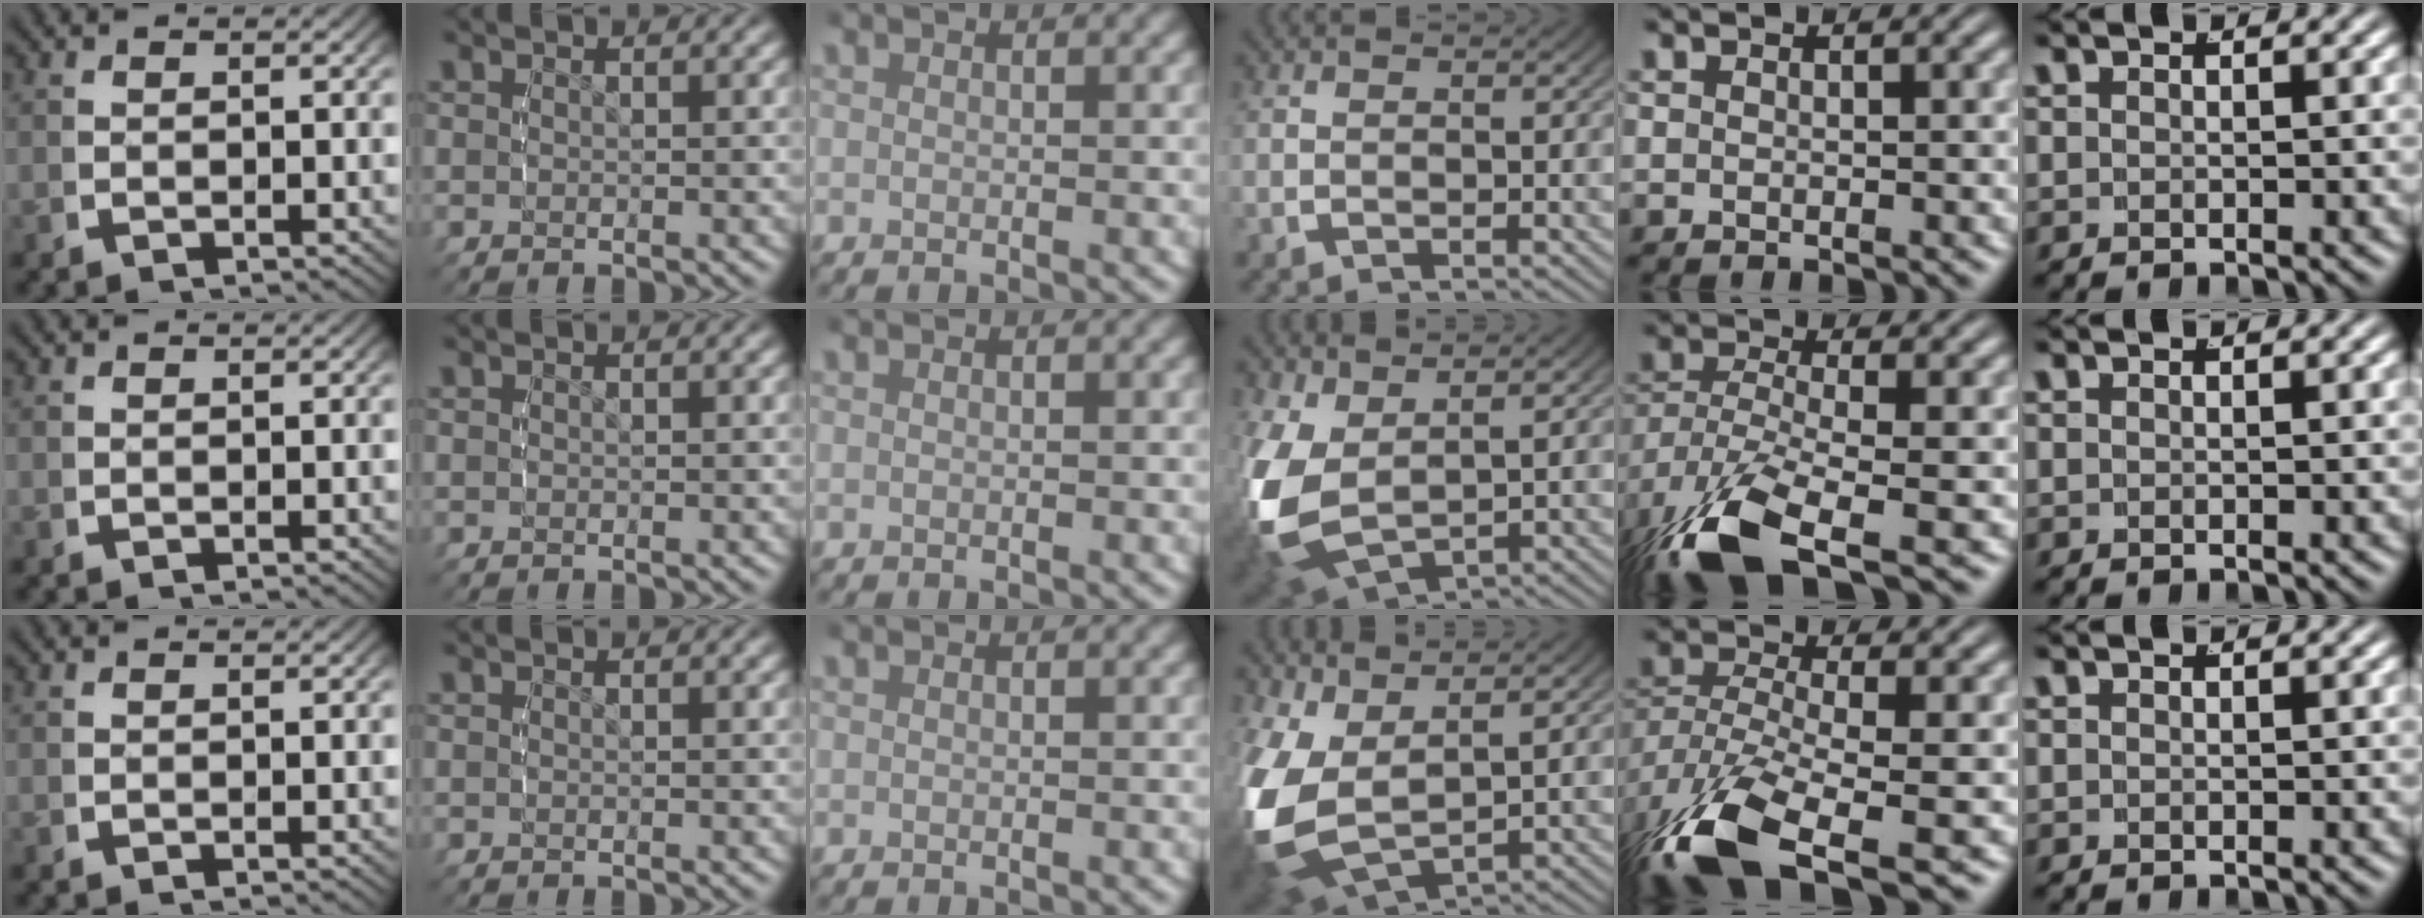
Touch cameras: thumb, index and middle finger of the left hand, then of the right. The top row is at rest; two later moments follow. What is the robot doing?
{"motion": "lift_and_place", "object": "pen"}